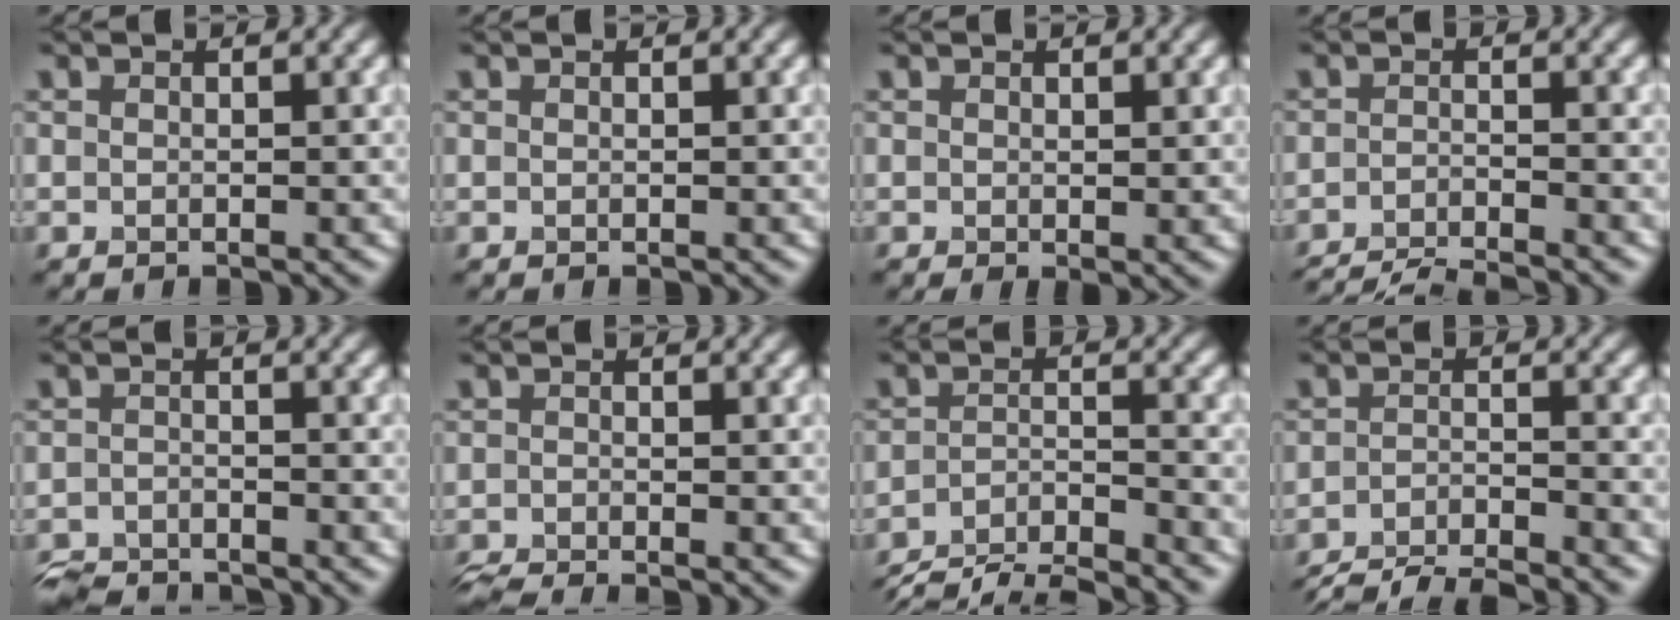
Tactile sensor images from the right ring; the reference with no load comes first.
{"total": 0.0}
{"total": 0.8, "force": [0.1, 0.3, 0.8], "torque": [-0.008, -0.002, 0.000]}
{"total": 5.7, "force": [-5.3, 0.7, 2.1], "torque": [-0.035, -0.018, -0.088]}
{"total": 4.8, "force": [-4.6, 1.0, 1.0], "torque": [-0.016, -0.016, -0.087]}
{"total": 2.5, "force": [-2.4, 0.1, 0.8], "torque": [-0.018, -0.012, -0.048]}
{"total": 7.0, "force": [-6.4, 1.3, 2.4], "torque": [-0.040, -0.010, -0.110]}
{"total": 6.4, "force": [-5.8, 1.0, 2.4], "torque": [-0.041, -0.010, -0.099]}